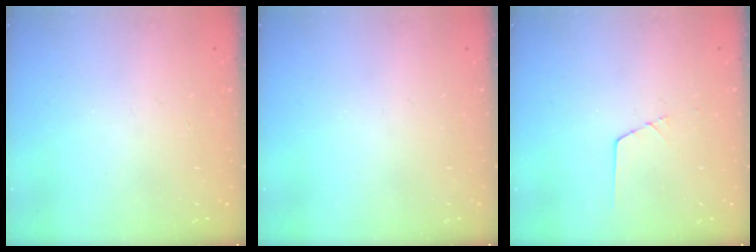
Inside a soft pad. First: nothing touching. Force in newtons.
{"total": 0.0}
{"total": 1.3, "press": 1.3, "slide": 0.2}